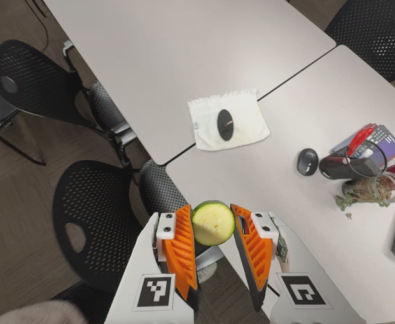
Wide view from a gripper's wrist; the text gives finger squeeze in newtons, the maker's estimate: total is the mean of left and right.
{"total": 8.3, "left": 8.0, "right": 8.6}